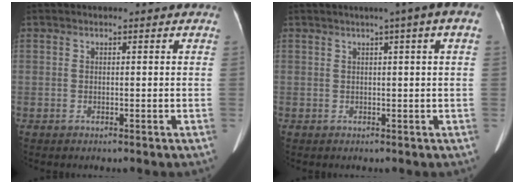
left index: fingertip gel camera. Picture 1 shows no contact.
{"total": 4.3, "force": [1.9, 0.4, 3.9], "torque": [-0.047, 0.029, 0.022]}